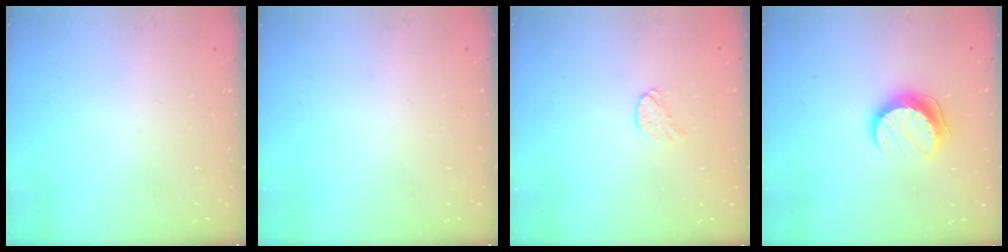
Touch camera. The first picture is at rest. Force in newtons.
{"total": 0.0}
{"total": 5.8, "press": 5.8, "slide": 0.5}
{"total": 9.9, "press": 9.8, "slide": 0.6}